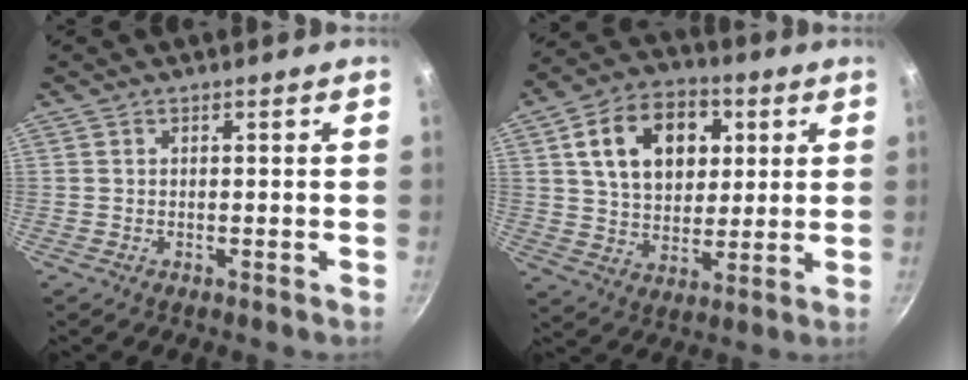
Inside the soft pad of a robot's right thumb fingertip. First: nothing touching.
{"total": 17.0, "force": [4.7, 12.0, 11.1], "torque": [-0.148, 0.002, 0.073]}